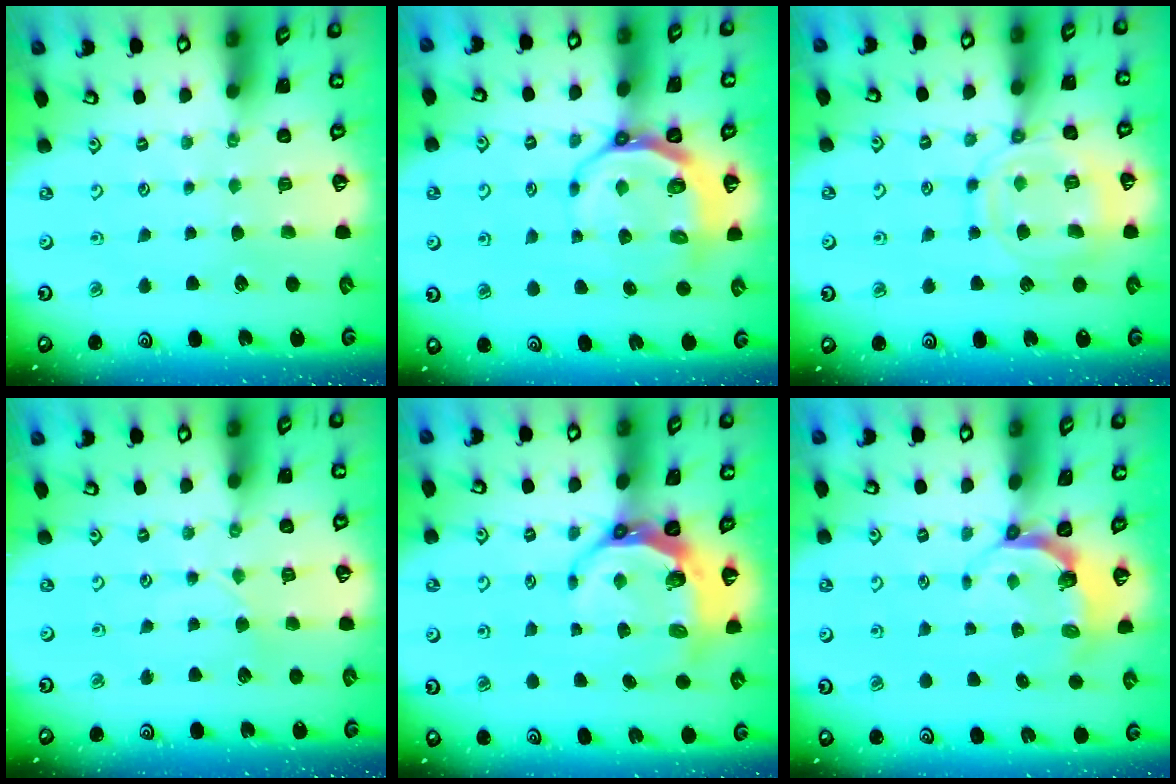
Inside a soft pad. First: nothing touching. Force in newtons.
{"total": 8.1, "press": 7.4, "slide": 3.2}
{"total": 11.9, "press": 11.9, "slide": 0.7}
{"total": 2.2, "press": 2.2, "slide": 0.3}
{"total": 7.9, "press": 6.9, "slide": 3.8}
{"total": 5.0, "press": 4.0, "slide": 3.1}